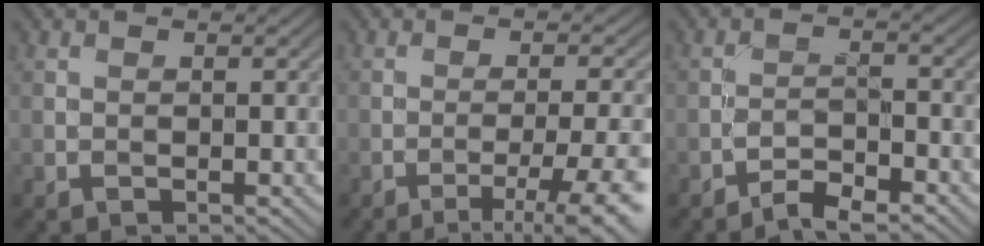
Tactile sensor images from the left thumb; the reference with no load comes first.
{"total": 8.9, "force": [-5.1, 1.9, 7.1], "torque": [-0.110, 0.000, -0.062]}
{"total": 3.7, "force": [-3.2, 0.7, 1.8], "torque": [-0.035, 0.005, -0.063]}